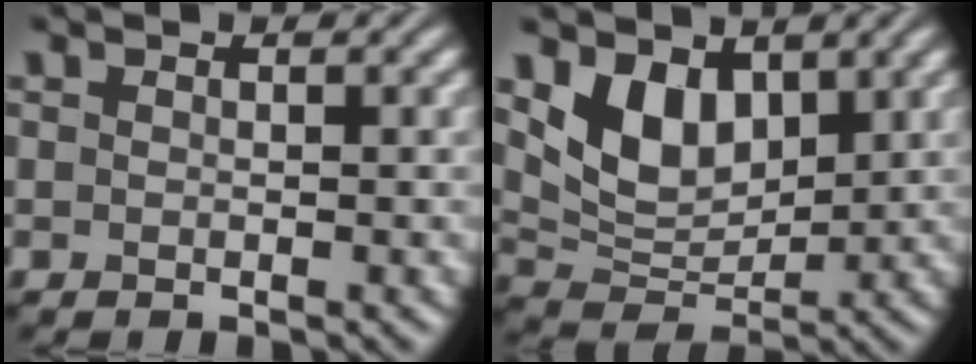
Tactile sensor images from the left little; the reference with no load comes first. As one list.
[{"total": 5.1, "force": [2.5, 3.2, 3.0], "torque": [-0.063, -0.017, 0.046]}]